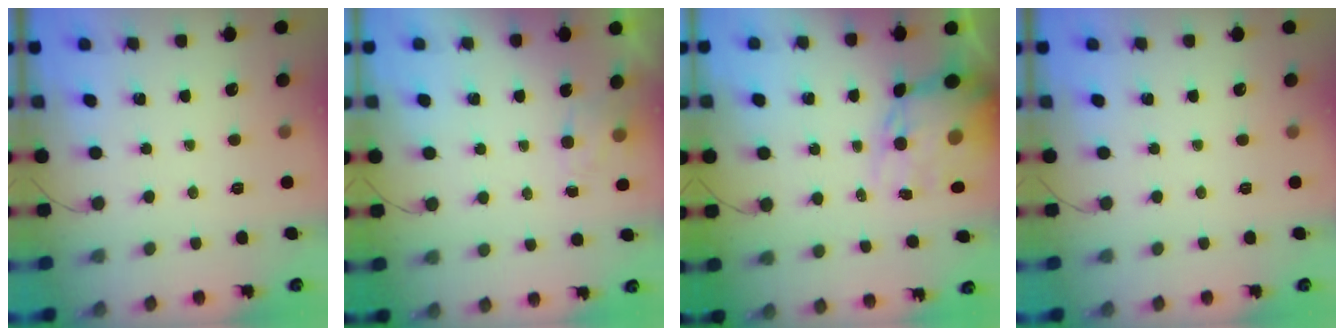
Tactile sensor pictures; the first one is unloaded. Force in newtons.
{"total": 3.3, "press": 3.2, "slide": 0.8}
{"total": 14.6, "press": 14.1, "slide": 3.6}
{"total": 0.0}